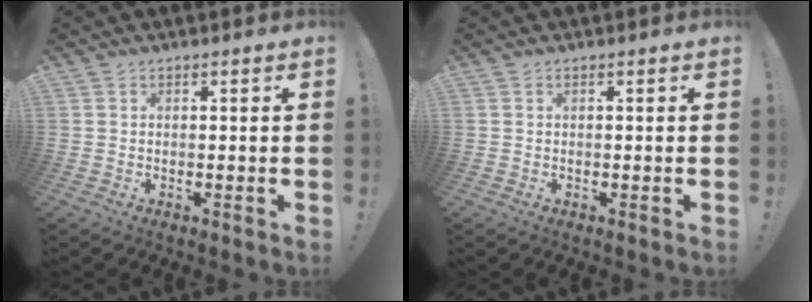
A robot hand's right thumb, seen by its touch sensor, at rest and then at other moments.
{"total": 0.0}